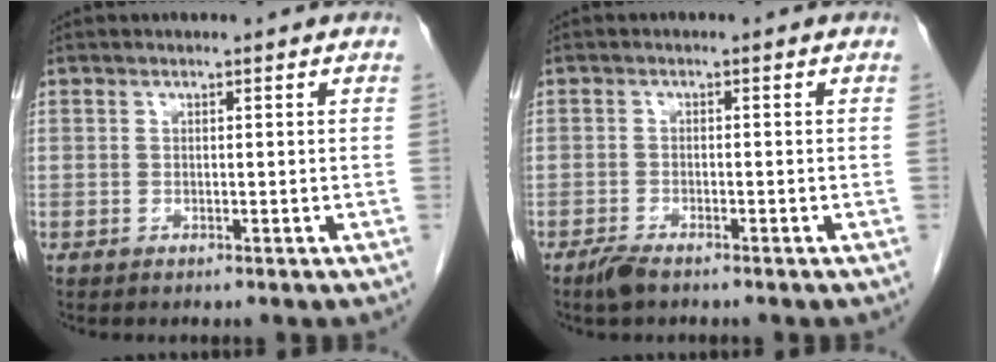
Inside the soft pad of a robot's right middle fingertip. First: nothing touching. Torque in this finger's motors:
{"motor_torque": [-0.42, -0.09, 0.00, -0.01]}